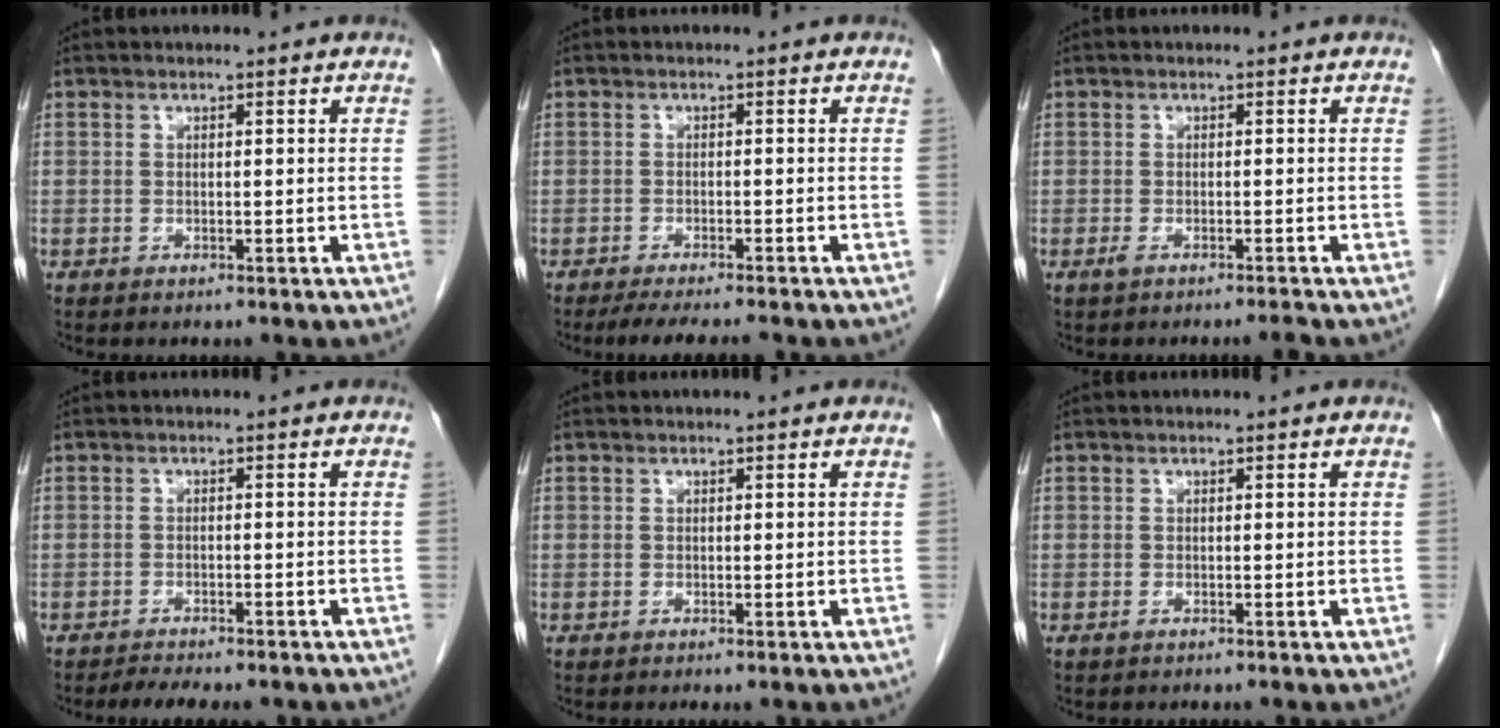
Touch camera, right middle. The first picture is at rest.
{"total": 7.0, "force": [-6.0, 0.7, 3.6], "torque": [-0.045, -0.012, -0.091]}
{"total": 1.6, "force": [-1.3, -0.2, 0.9], "torque": [-0.021, -0.004, -0.025]}
{"total": 5.6, "force": [-4.8, 1.2, 2.6], "torque": [-0.038, -0.003, -0.068]}
{"total": 0.0}
{"total": 0.0}